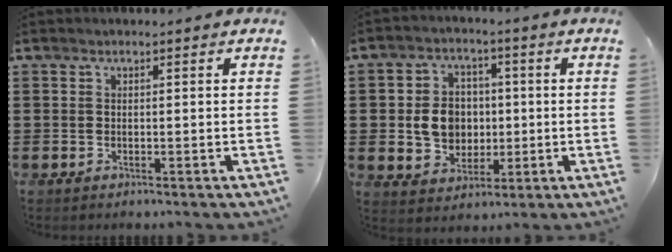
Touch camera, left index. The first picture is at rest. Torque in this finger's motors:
{"motor_torque": [1.51, 0.63, 0.81, 0.15]}